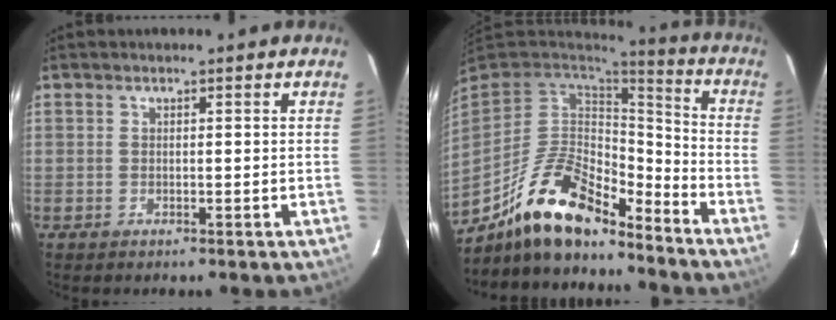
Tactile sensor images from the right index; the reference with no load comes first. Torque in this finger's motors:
{"motor_torque": [0.53, -0.59, 0.52, 0.17]}